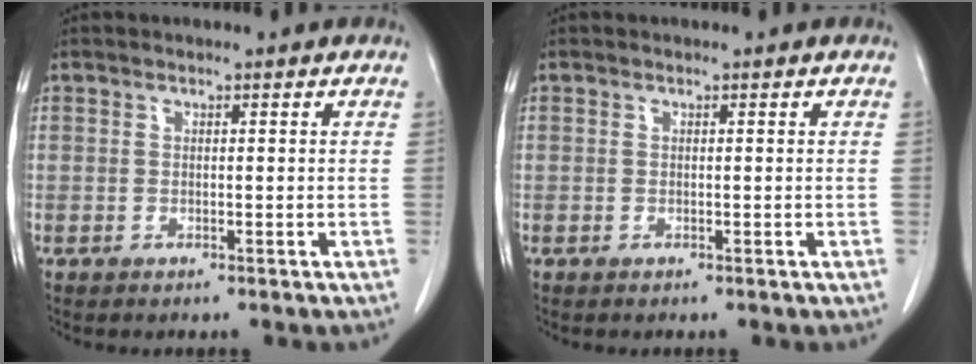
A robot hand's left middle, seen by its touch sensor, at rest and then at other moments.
{"total": 0.0}